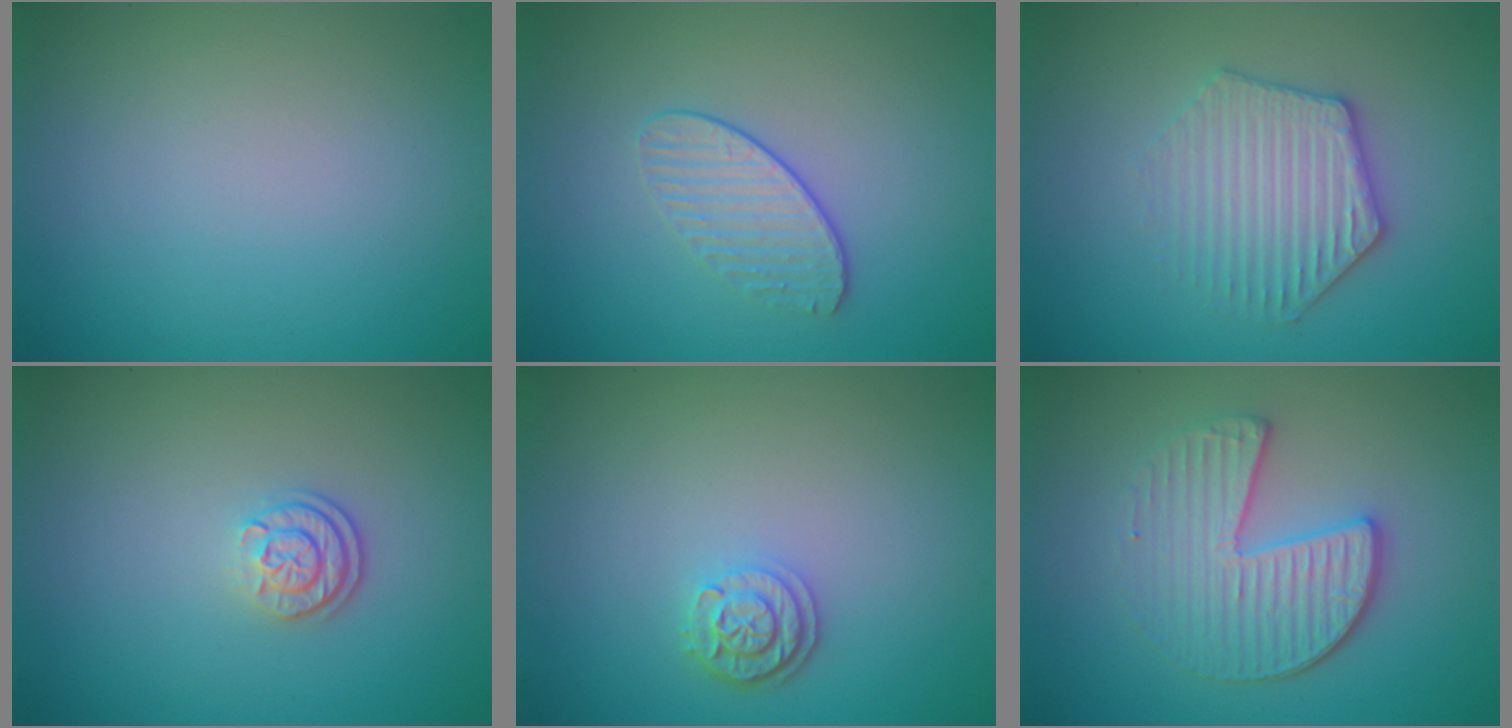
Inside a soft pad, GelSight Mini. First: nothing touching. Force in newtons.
{"total": 1.9, "press": 1.5, "slide": 1.2}
{"total": 3.8, "press": 3.7, "slide": 1.2}
{"total": 2.4, "press": 1.9, "slide": 1.5}
{"total": 2.4, "press": 2.1, "slide": 1.2}
{"total": 4.1, "press": 3.6, "slide": 1.8}